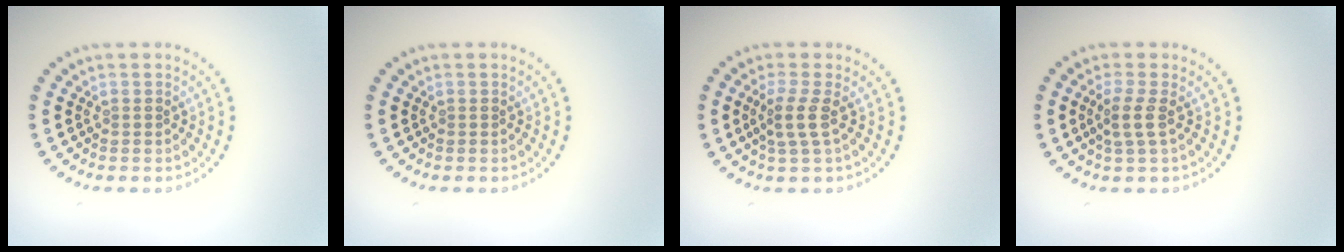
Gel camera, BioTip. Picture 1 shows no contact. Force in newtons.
{"total": 0.0}
{"total": 2.2, "press": 1.7, "slide": 1.4}
{"total": 1.9, "press": 1.4, "slide": 1.2}